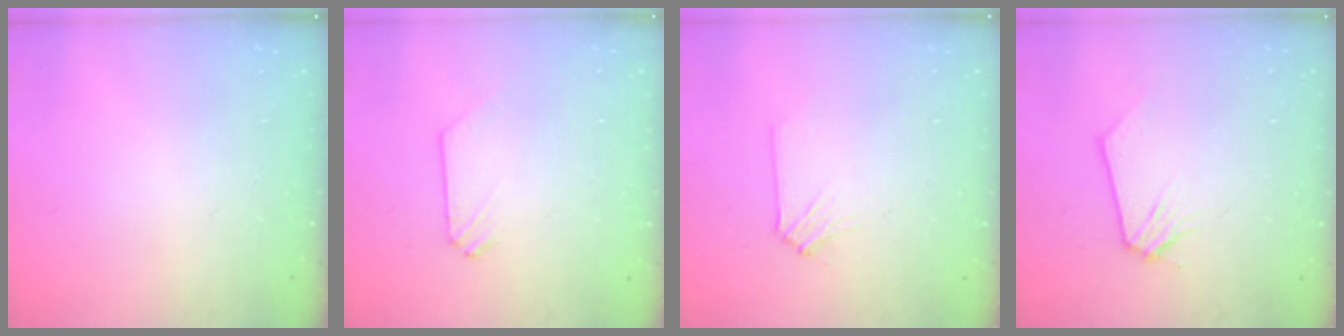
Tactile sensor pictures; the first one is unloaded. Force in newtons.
{"total": 0.0}
{"total": 1.7, "press": 1.6, "slide": 0.3}
{"total": 0.0}